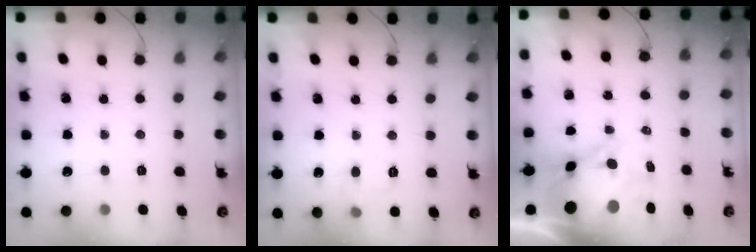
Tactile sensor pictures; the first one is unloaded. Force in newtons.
{"total": 8.5, "press": 8.4, "slide": 1.4}
{"total": 13.3, "press": 12.9, "slide": 3.1}